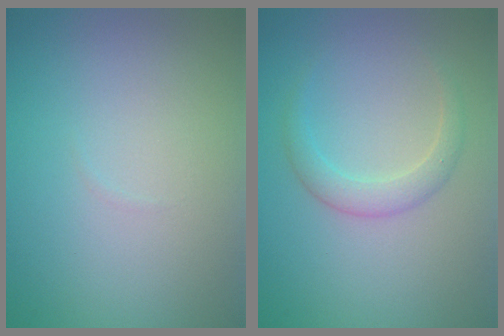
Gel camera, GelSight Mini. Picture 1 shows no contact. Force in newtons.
{"total": 2.0, "press": 2.0, "slide": 0.1}